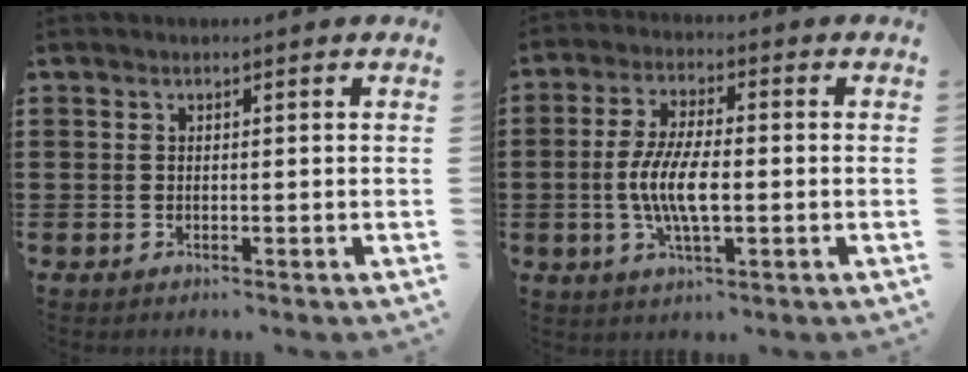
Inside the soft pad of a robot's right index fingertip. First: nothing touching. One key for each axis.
{"total": 7.7, "fx": -1.2, "fy": 2.6, "fz": 7.2, "tx": -0.158, "ty": -0.007, "tz": -0.029}